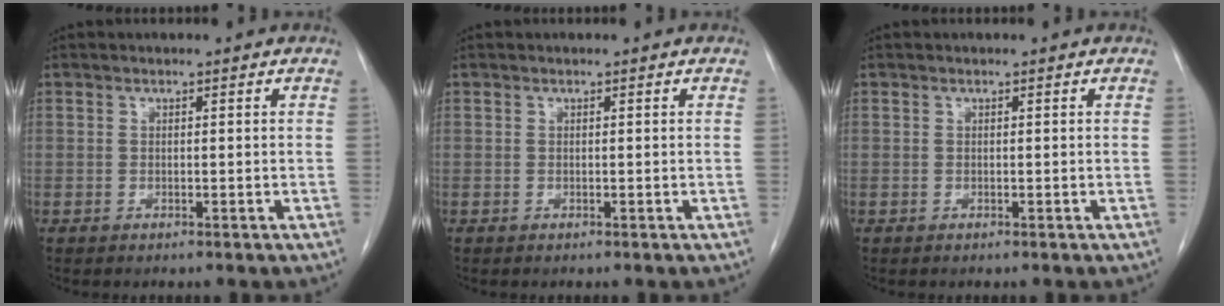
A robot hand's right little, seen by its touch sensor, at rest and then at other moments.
{"total": 0.0}
{"total": 0.0}